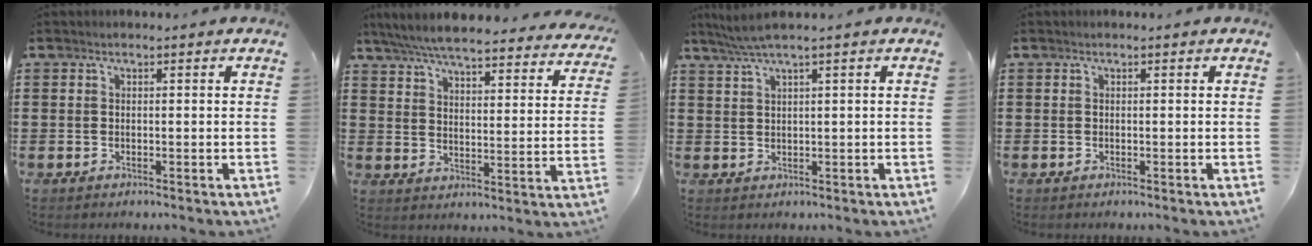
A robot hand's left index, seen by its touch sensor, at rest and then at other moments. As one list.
[{"total": 6.2, "force": [5.9, 0.4, 1.8], "torque": [-0.064, -0.038, 0.102]}, {"total": 2.6, "force": [1.5, -0.3, 2.2], "torque": [-0.044, 0.000, 0.026]}, {"total": 0.0}]